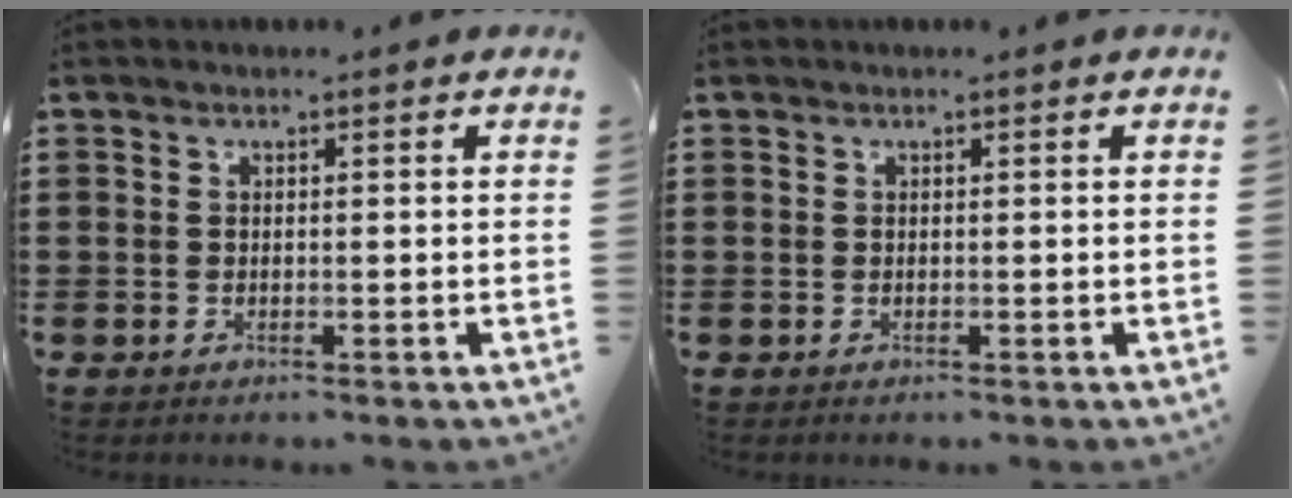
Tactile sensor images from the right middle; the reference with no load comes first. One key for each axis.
{"total": 0.0}